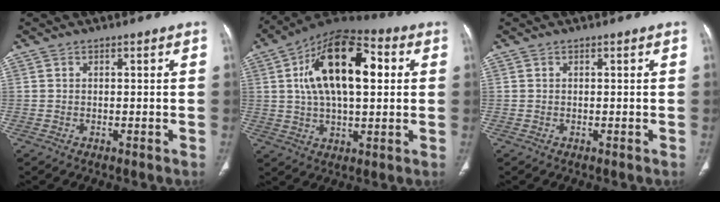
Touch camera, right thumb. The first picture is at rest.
{"total": 19.2, "force": [4.1, 9.5, 16.2], "torque": [-0.249, 0.018, 0.060]}
{"total": 0.0}